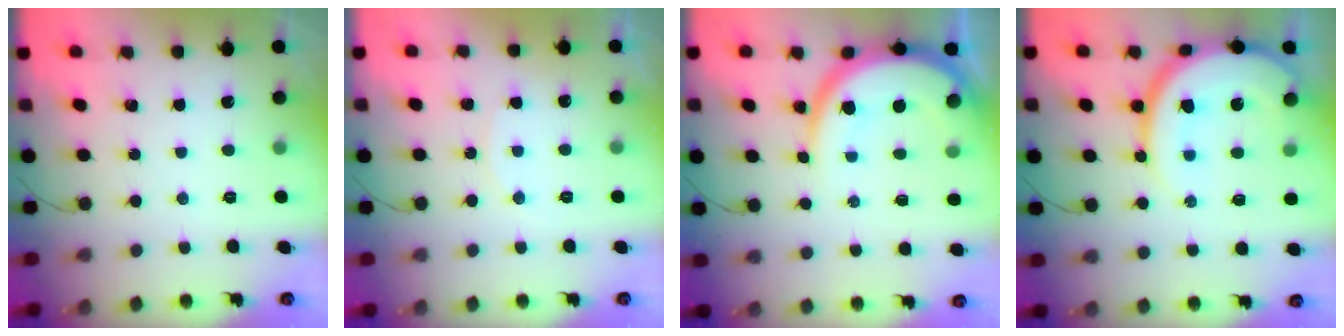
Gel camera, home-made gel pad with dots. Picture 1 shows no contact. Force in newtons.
{"total": 5.6, "press": 5.6, "slide": 0.5}
{"total": 12.9, "press": 12.8, "slide": 1.2}
{"total": 15.2, "press": 15.1, "slide": 1.6}